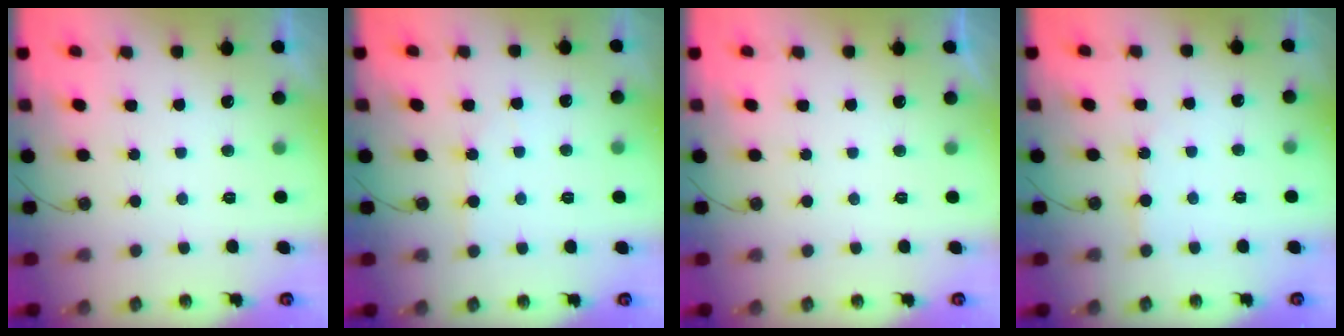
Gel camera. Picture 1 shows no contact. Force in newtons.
{"total": 3.0, "press": 3.0, "slide": 0.4}
{"total": 0.0}
{"total": 3.3, "press": 3.3, "slide": 0.4}